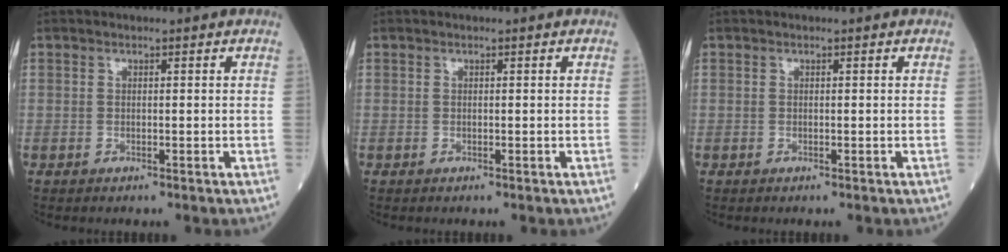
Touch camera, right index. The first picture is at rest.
{"total": 0.0}
{"total": 0.0}